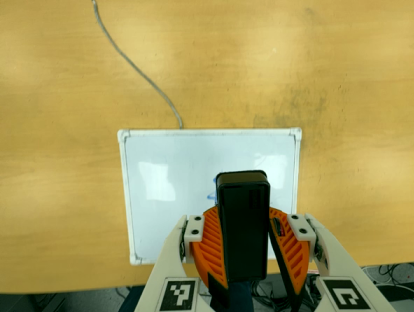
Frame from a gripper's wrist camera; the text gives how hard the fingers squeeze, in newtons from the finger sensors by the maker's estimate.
{"total": 6.8, "left": 7.7, "right": 5.9}